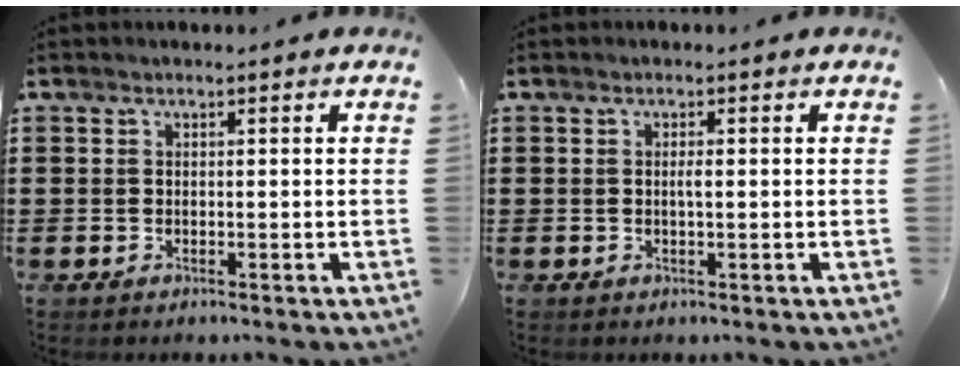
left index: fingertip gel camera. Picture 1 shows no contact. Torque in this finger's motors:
{"motor_torque": [0.25, 0.16, 0.02, 0.02]}